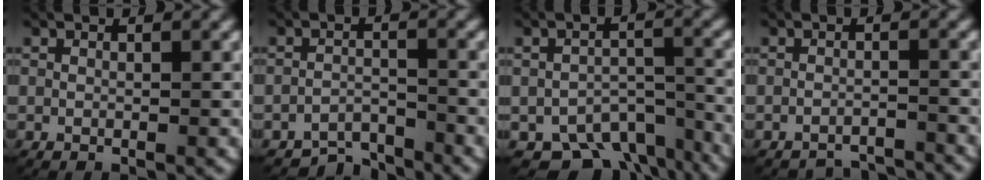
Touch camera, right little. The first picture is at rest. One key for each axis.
{"total": 4.3, "fx": -4.0, "fy": 1.4, "fz": 0.8, "tx": -0.006, "ty": -0.008, "tz": -0.072}
{"total": 7.0, "fx": -5.4, "fy": 3.6, "fz": 2.7, "tx": -0.024, "ty": -0.010, "tz": -0.089}
{"total": 4.2, "fx": -4.1, "fy": 0.5, "fz": 0.3, "tx": 0.006, "ty": -0.010, "tz": -0.069}